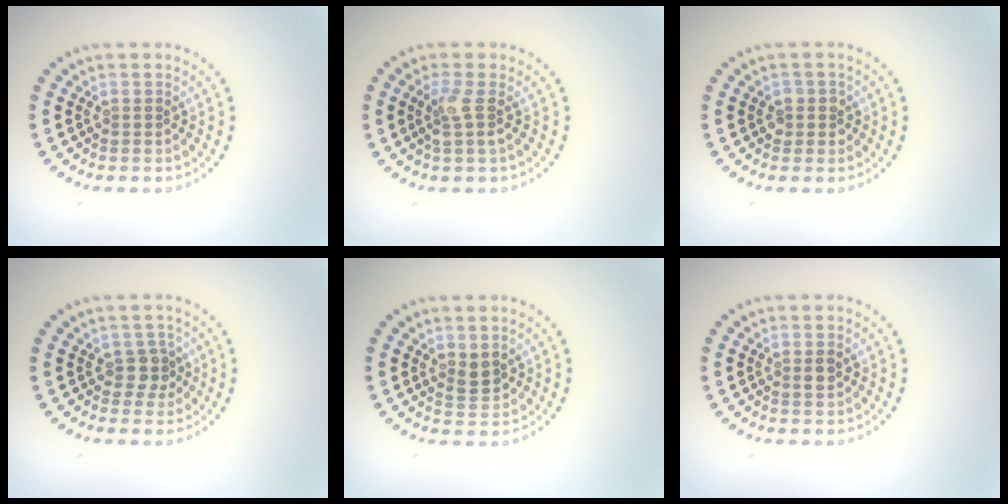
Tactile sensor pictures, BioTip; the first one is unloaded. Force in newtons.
{"total": 2.0, "press": 1.5, "slide": 1.3}
{"total": 1.4, "press": 1.3, "slide": 0.6}
{"total": 1.8, "press": 1.5, "slide": 0.9}
{"total": 1.8, "press": 1.7, "slide": 0.7}
{"total": 1.1, "press": 1.1, "slide": 0.3}